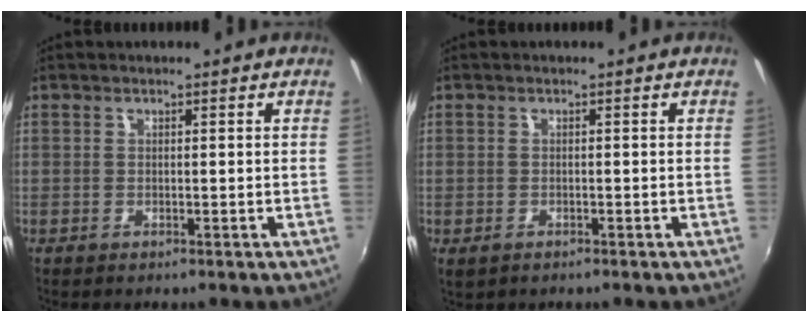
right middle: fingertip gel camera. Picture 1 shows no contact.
{"total": 1.2, "force": [-0.6, 0.8, 0.6], "torque": [-0.015, -0.005, -0.010]}